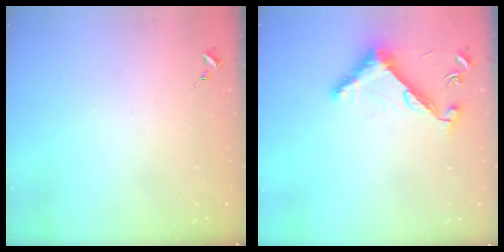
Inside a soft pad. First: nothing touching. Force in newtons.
{"total": 8.3, "press": 8.2, "slide": 0.5}